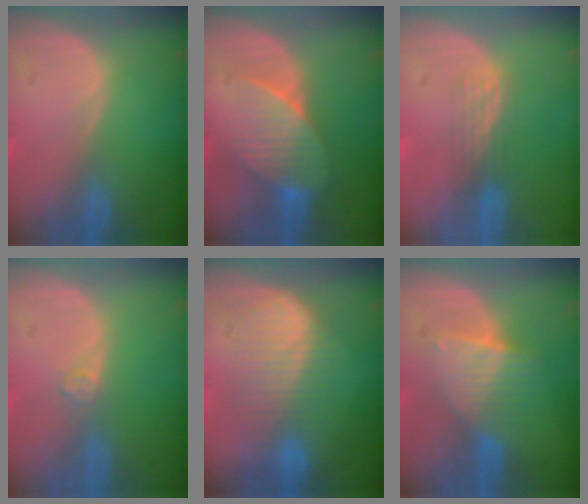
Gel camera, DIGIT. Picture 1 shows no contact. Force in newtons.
{"total": 7.5, "press": 7.0, "slide": 2.7}
{"total": 2.9, "press": 2.7, "slide": 1.1}
{"total": 1.5, "press": 1.5, "slide": 0.2}
{"total": 7.3, "press": 7.3, "slide": 0.1}
{"total": 6.5, "press": 5.9, "slide": 2.8}